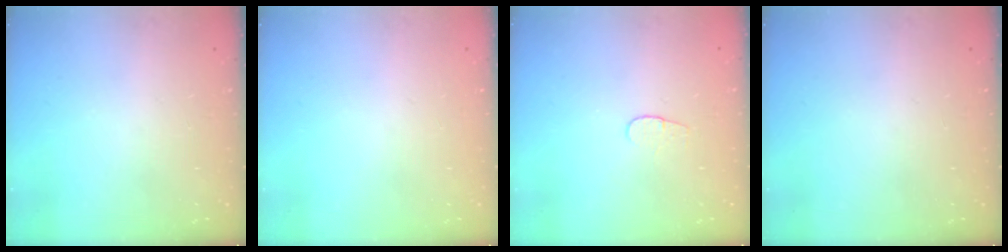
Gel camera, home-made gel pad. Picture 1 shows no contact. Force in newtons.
{"total": 0.0}
{"total": 3.6, "press": 3.6, "slide": 0.4}
{"total": 0.0}